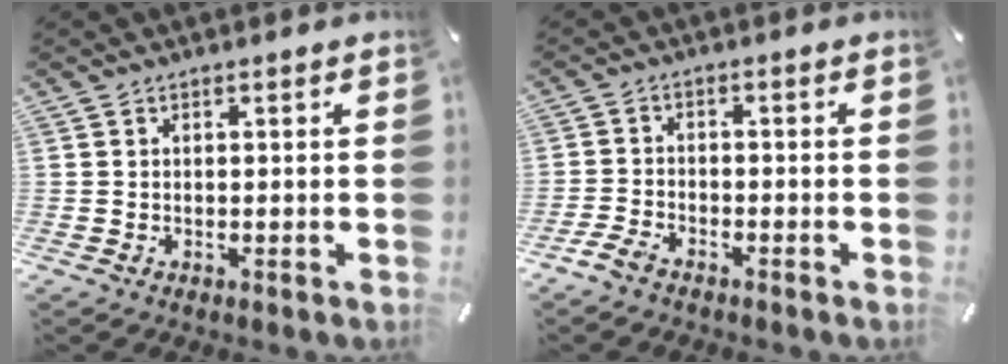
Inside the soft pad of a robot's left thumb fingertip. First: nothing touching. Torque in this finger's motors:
{"motor_torque": [-0.44, 0.47, 0.15, 0.33, 0.06]}